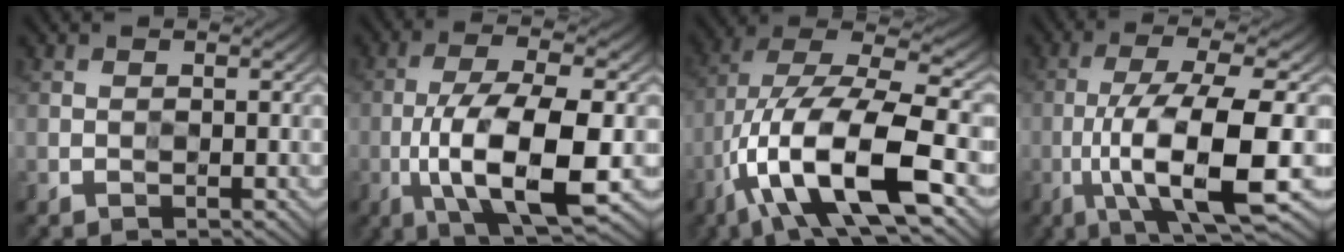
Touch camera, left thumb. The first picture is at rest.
{"total": 11.2, "force": [-3.0, 3.7, 10.2], "torque": [-0.183, -0.006, -0.055]}
{"total": 15.4, "force": [-6.9, 5.5, 12.6], "torque": [-0.241, -0.003, -0.125]}
{"total": 11.8, "force": [-3.4, 2.6, 11.0], "torque": [-0.192, -0.002, -0.057]}